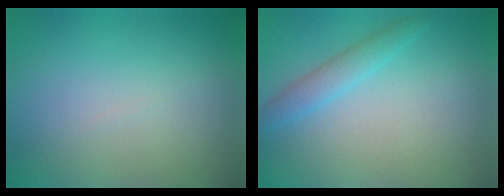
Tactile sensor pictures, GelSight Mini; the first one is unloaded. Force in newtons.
{"total": 2.0, "press": 2.0, "slide": 0.2}